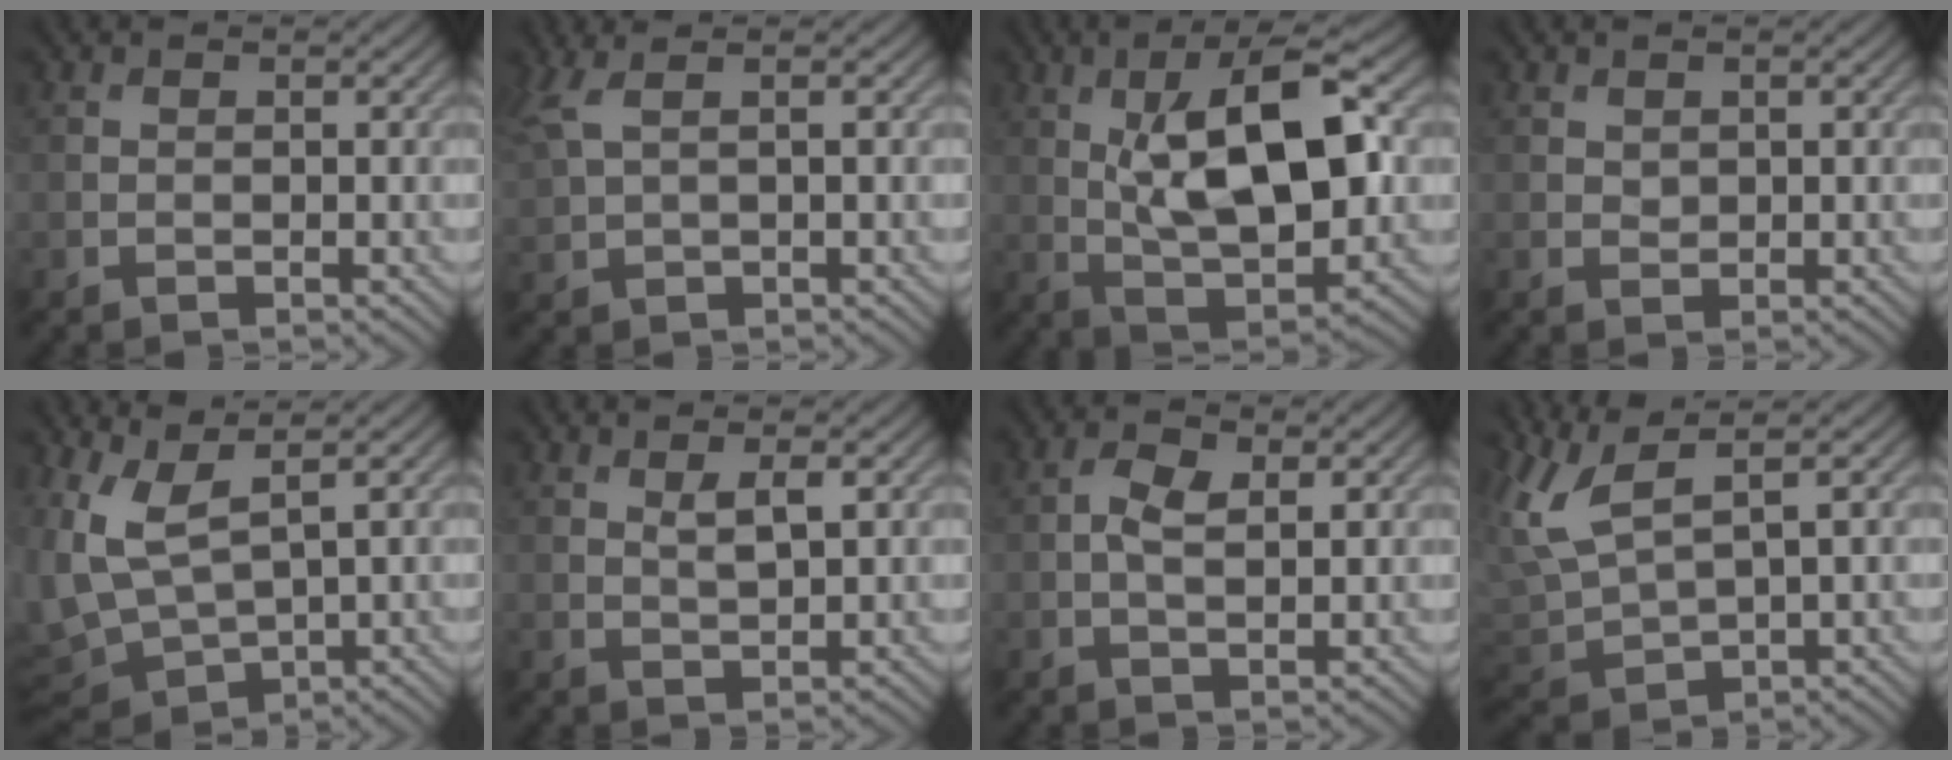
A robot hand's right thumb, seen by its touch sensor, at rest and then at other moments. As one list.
[{"total": 3.7, "force": [1.8, 0.9, 3.1], "torque": [-0.083, 0.017, 0.040]}, {"total": 13.9, "force": [2.4, 5.5, 12.6], "torque": [-0.219, 0.004, 0.037]}, {"total": 0.8, "force": [0.5, 0.5, 0.3], "torque": [-0.008, -0.003, 0.013]}, {"total": 7.9, "force": [2.3, 3.4, 6.7], "torque": [-0.179, -0.011, 0.047]}, {"total": 2.4, "force": [1.1, 0.6, 2.1], "torque": [-0.042, -0.002, 0.023]}, {"total": 3.0, "force": [0.5, 1.4, 2.6], "torque": [-0.056, 0.000, 0.008]}, {"total": 6.7, "force": [3.7, 2.0, 5.2], "torque": [-0.136, 0.011, 0.076]}]